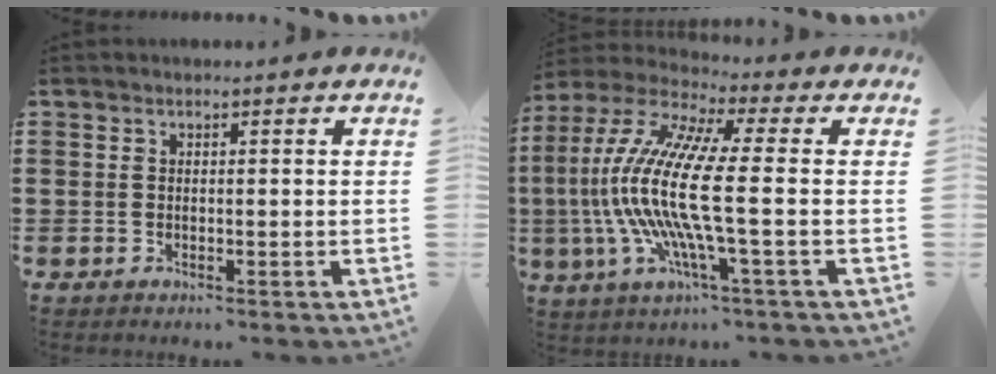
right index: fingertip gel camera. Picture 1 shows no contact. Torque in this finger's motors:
{"motor_torque": [2.14, 0.00, 1.05, 0.21]}